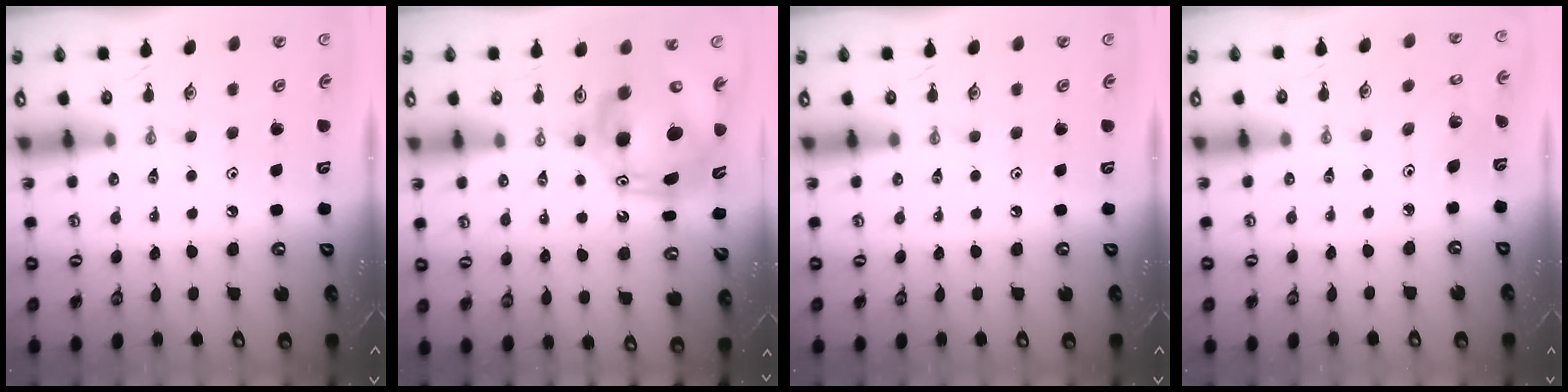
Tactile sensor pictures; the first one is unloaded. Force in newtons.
{"total": 14.4, "press": 14.2, "slide": 2.3}
{"total": 0.0}
{"total": 2.1, "press": 2.1, "slide": 0.1}